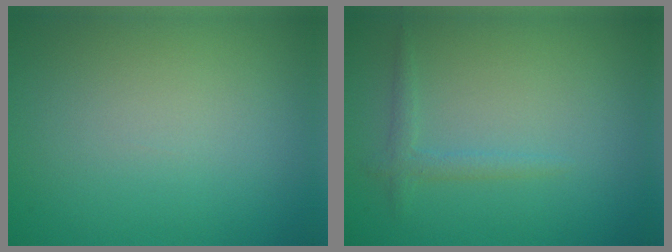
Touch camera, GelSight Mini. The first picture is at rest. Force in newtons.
{"total": 1.3, "press": 1.3, "slide": 0.1}